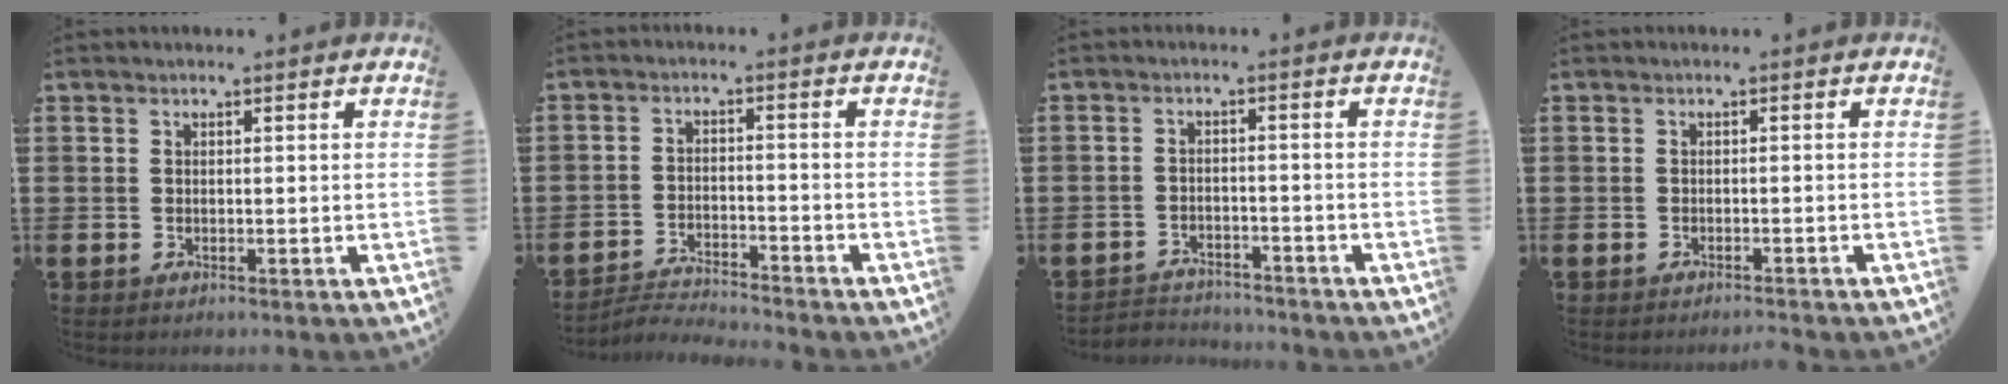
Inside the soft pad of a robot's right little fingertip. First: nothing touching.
{"total": 3.2, "force": [-3.2, 0.0, 0.0], "torque": [-0.004, 0.003, -0.068]}
{"total": 2.5, "force": [-2.5, 0.4, -0.3], "torque": [-0.003, 0.000, -0.056]}
{"total": 0.9, "force": [-0.9, -0.2, 0.1], "torque": [-0.001, 0.000, -0.018]}